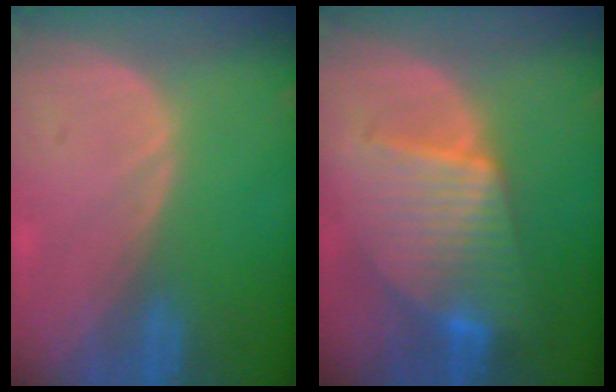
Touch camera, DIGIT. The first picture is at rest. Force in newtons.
{"total": 8.9, "press": 8.9, "slide": 0.5}